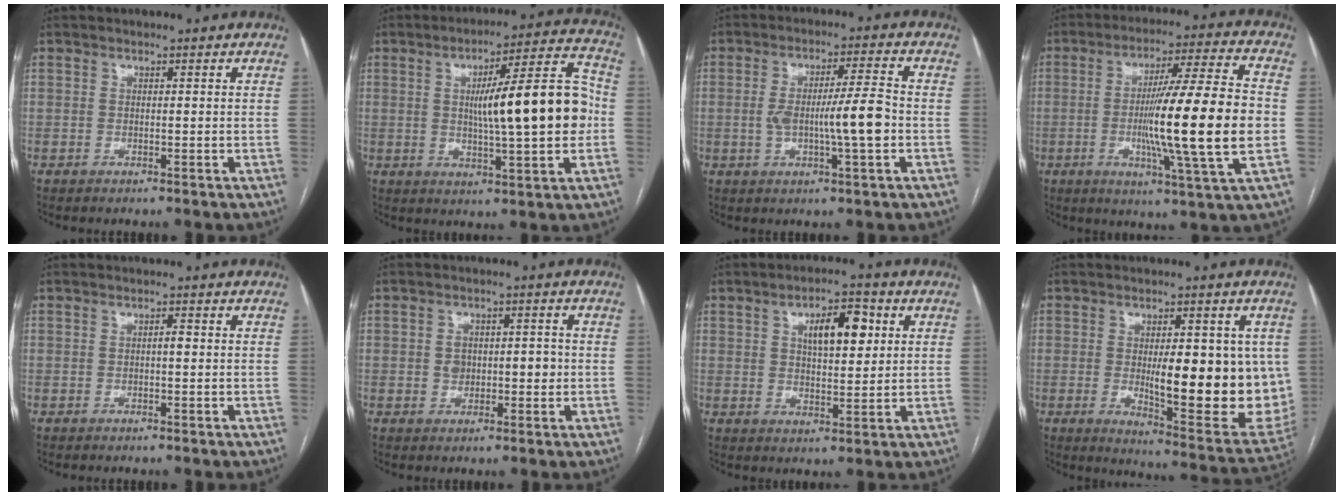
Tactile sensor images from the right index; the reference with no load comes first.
{"total": 16.0, "force": [0.1, 2.2, 15.8], "torque": [-0.233, 0.027, 0.003]}
{"total": 8.9, "force": [-1.3, 0.6, 8.8], "torque": [-0.152, 0.006, -0.022]}
{"total": 18.8, "force": [-2.0, -0.6, 18.7], "torque": [-0.307, -0.009, -0.042]}
{"total": 1.0, "force": [-0.1, 0.2, 0.9], "torque": [-0.014, 0.002, -0.001]}
{"total": 4.6, "force": [-0.2, 3.1, 3.4], "torque": [-0.048, 0.019, 0.004]}
{"total": 8.1, "force": [2.7, 3.1, 7.0], "torque": [-0.111, 0.013, 0.045]}
{"total": 18.2, "force": [-0.3, 4.8, 17.6], "torque": [-0.187, -0.010, 0.013]}